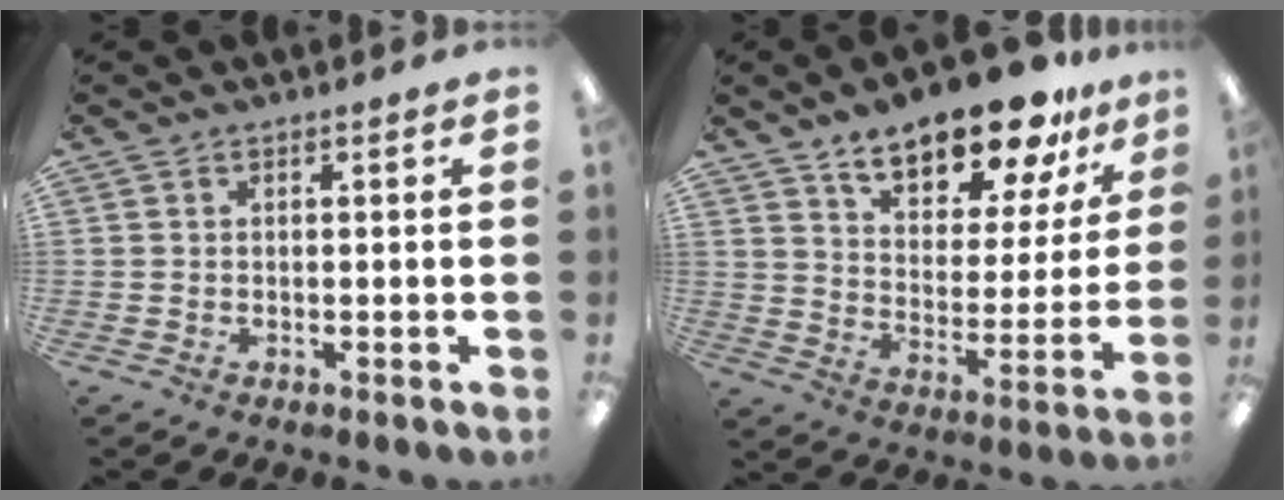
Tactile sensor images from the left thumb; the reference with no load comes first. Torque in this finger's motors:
{"motor_torque": [1.93, 2.11, 1.41, -1.37, 0.11]}